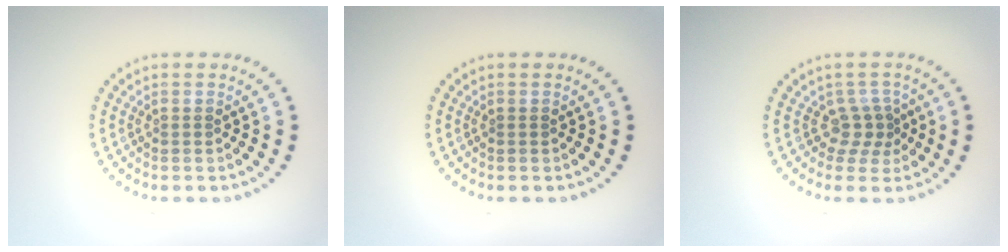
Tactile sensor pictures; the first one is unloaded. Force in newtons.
{"total": 0.0}
{"total": 2.2, "press": 1.5, "slide": 1.6}